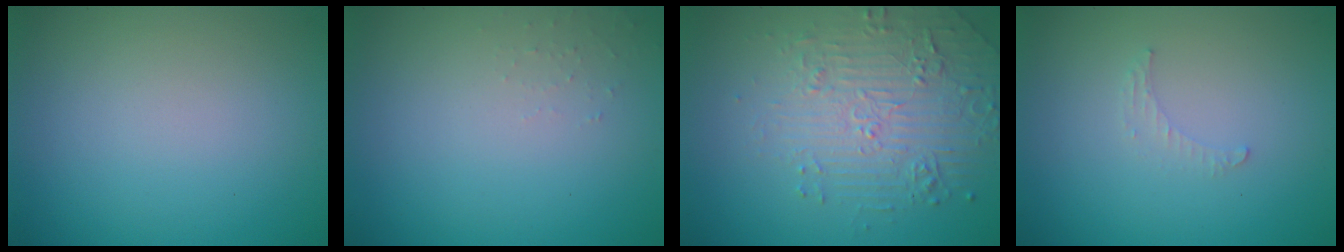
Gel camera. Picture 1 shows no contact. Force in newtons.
{"total": 0.7, "press": 0.7, "slide": 0.1}
{"total": 5.0, "press": 3.8, "slide": 3.2}
{"total": 0.8, "press": 0.8, "slide": 0.3}